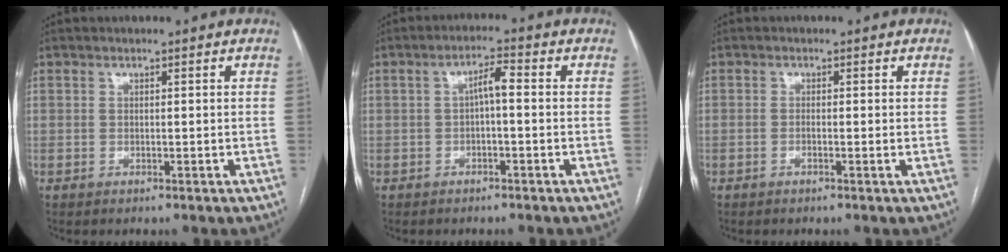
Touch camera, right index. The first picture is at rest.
{"total": 3.4, "force": [0.0, 0.8, 3.3], "torque": [-0.058, 0.014, -0.001]}
{"total": 0.9, "force": [-0.3, 0.0, 0.9], "torque": [-0.015, 0.003, -0.003]}